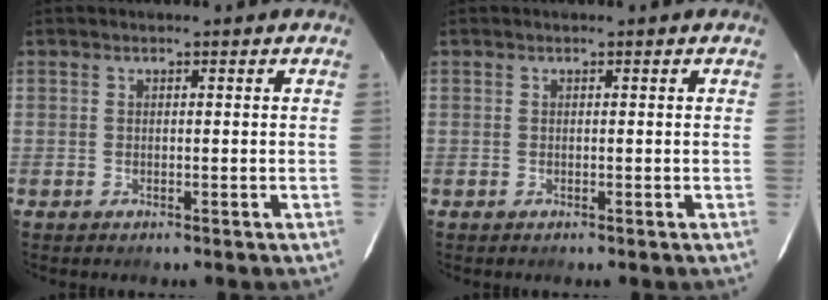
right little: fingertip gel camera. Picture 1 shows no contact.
{"total": 0.0}